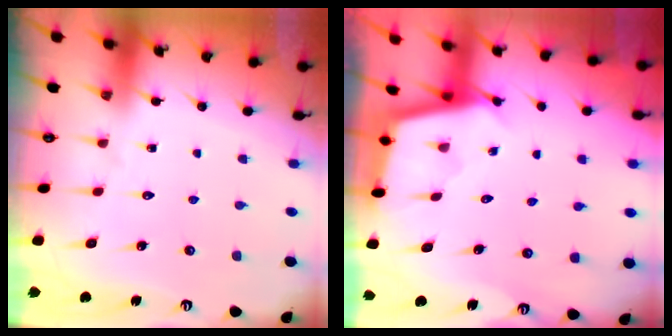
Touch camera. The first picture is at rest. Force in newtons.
{"total": 2.3, "press": 2.3, "slide": 0.2}